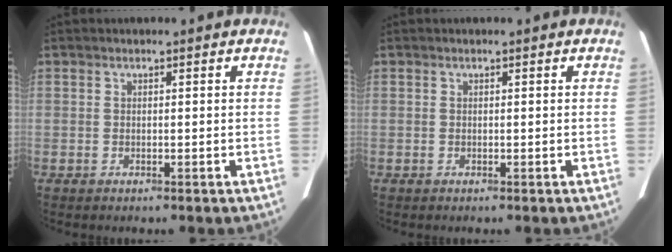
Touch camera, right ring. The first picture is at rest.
{"total": 0.0}